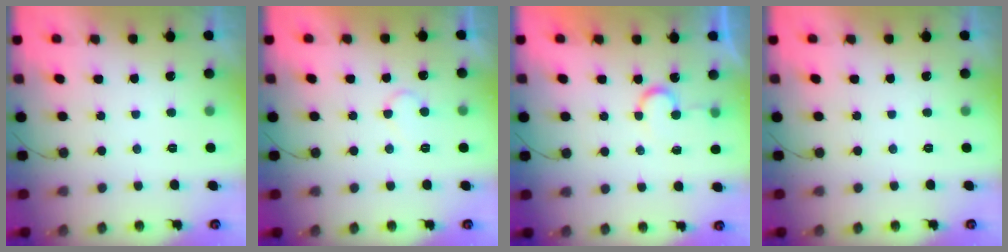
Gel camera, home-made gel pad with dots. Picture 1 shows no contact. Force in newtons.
{"total": 6.7, "press": 6.6, "slide": 0.6}
{"total": 6.8, "press": 6.8, "slide": 0.3}
{"total": 0.0}